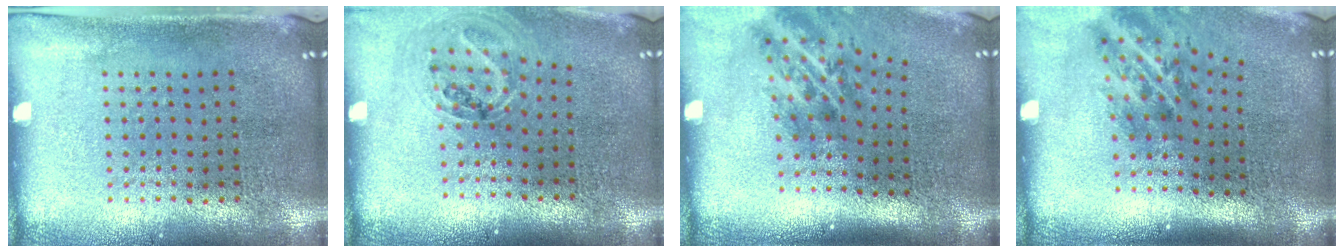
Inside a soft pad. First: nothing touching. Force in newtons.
{"total": 1.1, "press": 1.1, "slide": 0.3}
{"total": 2.0, "press": 1.2, "slide": 1.6}
{"total": 2.1, "press": 1.3, "slide": 1.6}